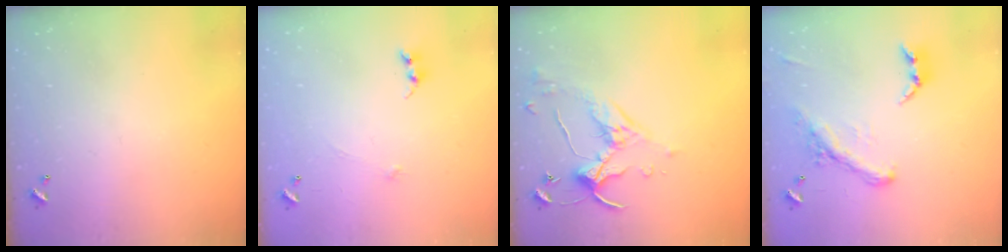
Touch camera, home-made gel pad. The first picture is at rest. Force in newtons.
{"total": 4.1, "press": 4.1, "slide": 0.2}
{"total": 4.8, "press": 4.7, "slide": 1.0}
{"total": 4.4, "press": 4.2, "slide": 1.3}